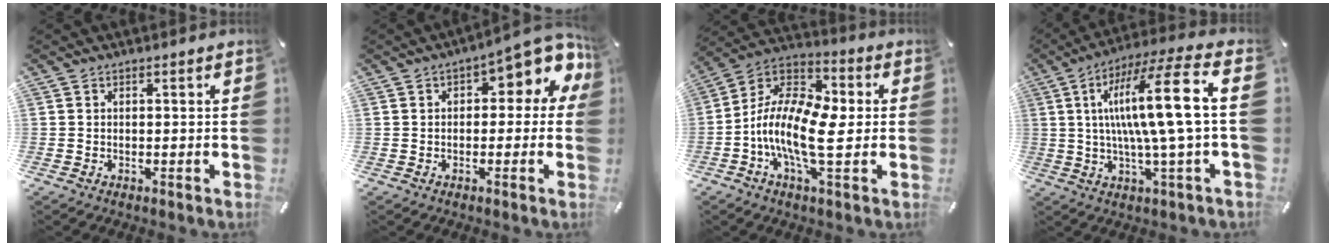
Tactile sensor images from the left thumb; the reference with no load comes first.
{"total": 9.0, "force": [3.8, 4.0, 7.1], "torque": [-0.094, -0.024, 0.059]}
{"total": 14.6, "force": [-3.6, 6.3, 12.7], "torque": [-0.281, -0.012, -0.071]}
{"total": 18.0, "force": [2.7, 1.5, 17.7], "torque": [-0.330, -0.010, 0.022]}